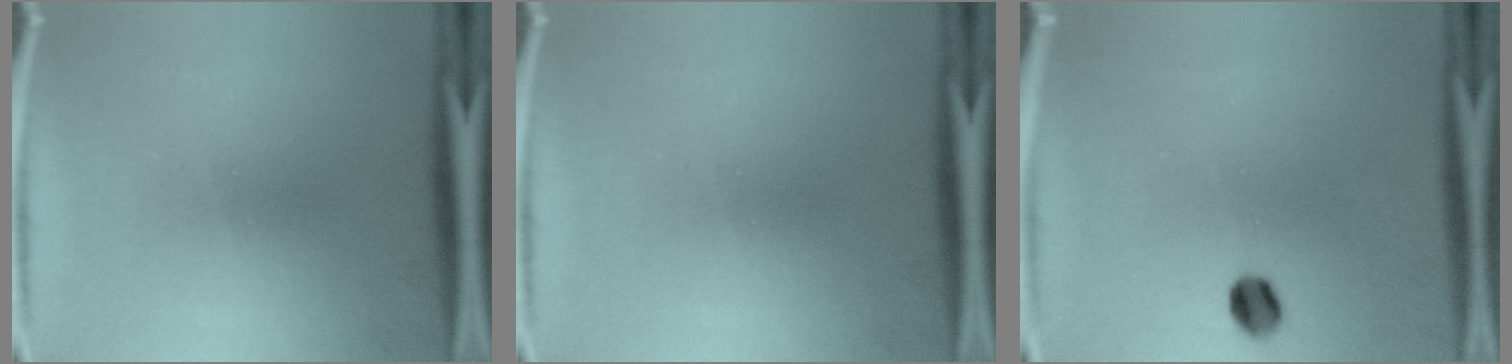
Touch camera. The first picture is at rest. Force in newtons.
{"total": 0.0}
{"total": 3.4}